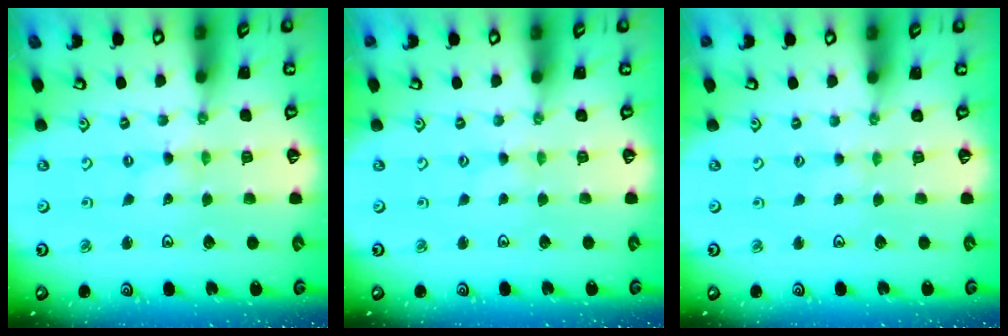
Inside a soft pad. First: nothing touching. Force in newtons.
{"total": 0.0}
{"total": 1.2, "press": 1.2, "slide": 0.2}